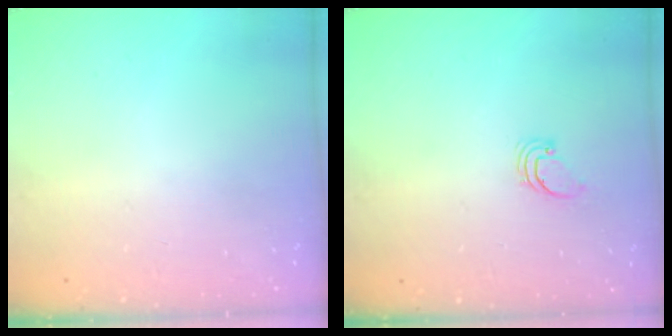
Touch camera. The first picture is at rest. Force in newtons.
{"total": 0.9, "press": 0.9, "slide": 0.0}